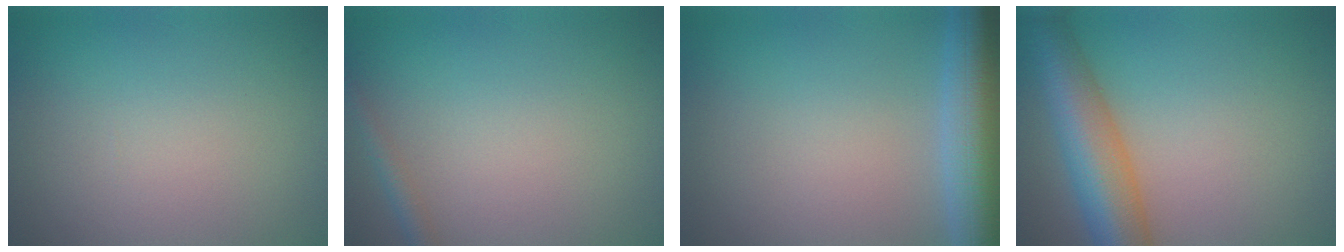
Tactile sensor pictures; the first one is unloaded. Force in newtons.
{"total": 1.4, "press": 1.4, "slide": 0.1}
{"total": 8.9, "press": 8.9, "slide": 0.3}
{"total": 8.7, "press": 8.7, "slide": 0.2}